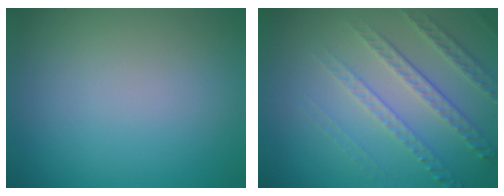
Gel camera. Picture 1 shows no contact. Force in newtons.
{"total": 4.5, "press": 3.4, "slide": 3.0}